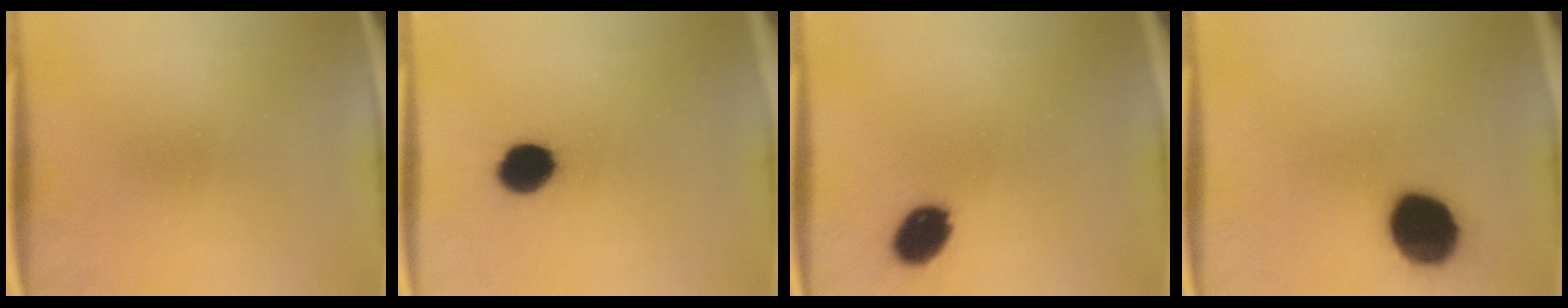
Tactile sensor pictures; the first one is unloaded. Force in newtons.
{"total": 8.8}
{"total": 8.0}
{"total": 16.6}